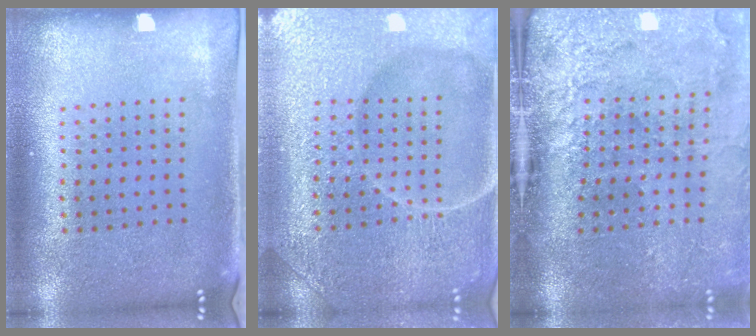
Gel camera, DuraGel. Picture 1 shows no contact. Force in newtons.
{"total": 7.2, "press": 7.1, "slide": 0.9}
{"total": 4.7, "press": 3.6, "slide": 3.0}